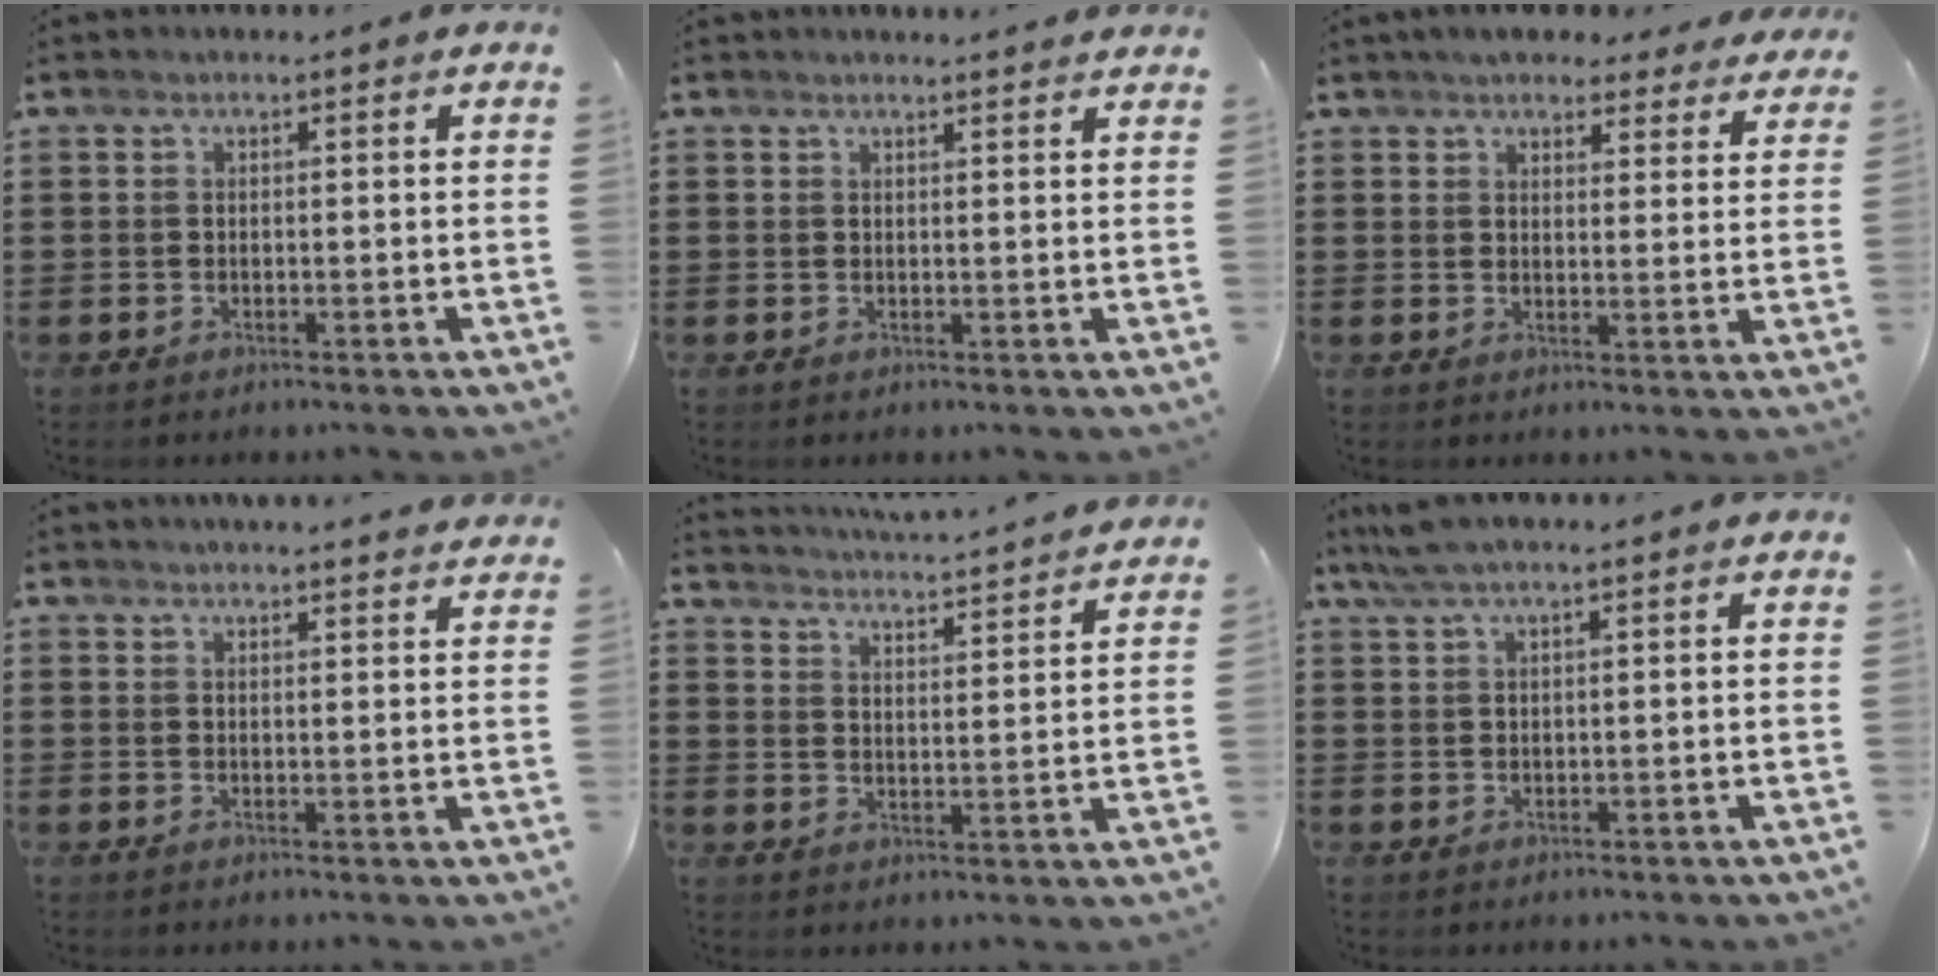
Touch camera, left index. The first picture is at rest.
{"total": 1.5, "force": [1.5, -0.2, 0.3], "torque": [-0.007, -0.001, 0.029]}
{"total": 4.6, "force": [4.4, 1.1, 0.8], "torque": [-0.024, -0.011, 0.079]}
{"total": 2.7, "force": [2.7, -0.3, 0.1], "torque": [-0.010, -0.007, 0.051]}
{"total": 3.9, "force": [3.8, -0.7, 0.4], "torque": [-0.030, -0.035, 0.058]}
{"total": 3.2, "force": [2.1, 0.3, 2.3], "torque": [-0.048, 0.003, 0.039]}